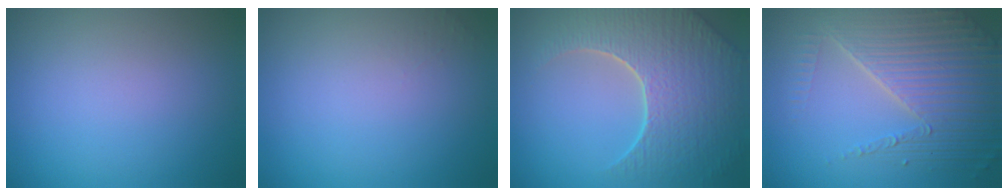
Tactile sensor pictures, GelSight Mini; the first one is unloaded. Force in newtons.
{"total": 0.7, "press": 0.7, "slide": 0.1}
{"total": 8.7, "press": 6.2, "slide": 6.1}
{"total": 7.2, "press": 5.2, "slide": 5.1}